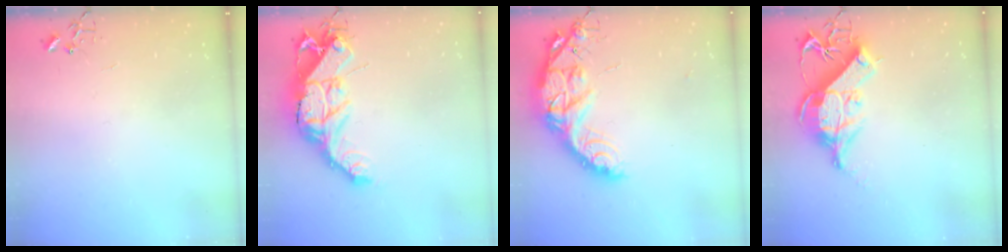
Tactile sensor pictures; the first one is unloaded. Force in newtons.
{"total": 17.7, "press": 17.6, "slide": 1.5}
{"total": 17.5, "press": 17.4, "slide": 1.4}
{"total": 13.7, "press": 13.5, "slide": 2.2}